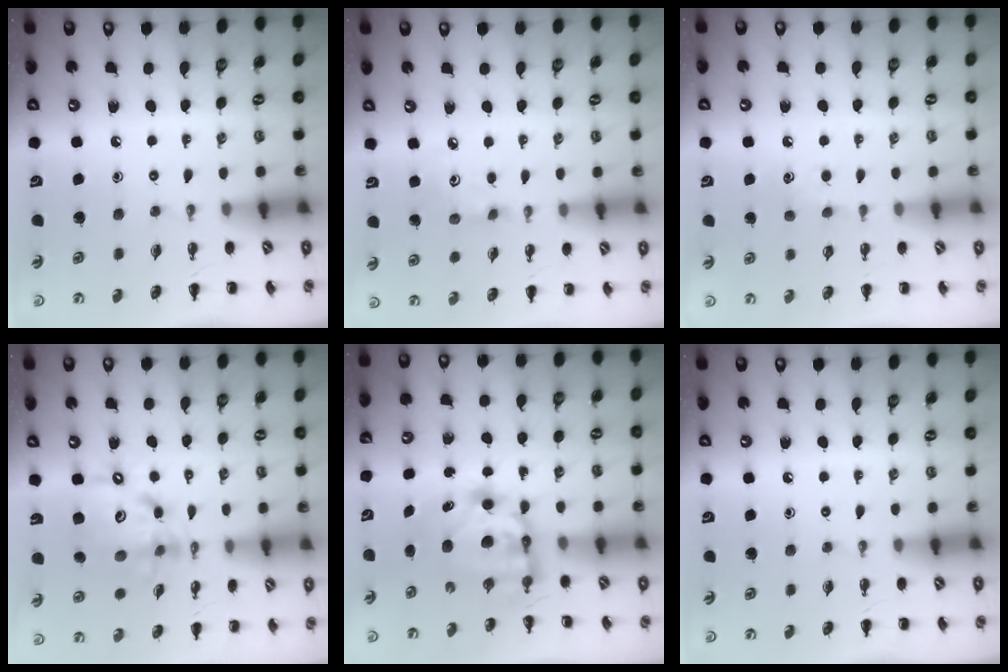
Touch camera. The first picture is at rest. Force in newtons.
{"total": 3.4, "press": 3.3, "slide": 1.0}
{"total": 4.9, "press": 4.7, "slide": 1.4}
{"total": 14.3, "press": 13.9, "slide": 3.4}
{"total": 7.1, "press": 6.9, "slide": 1.7}
{"total": 0.0}